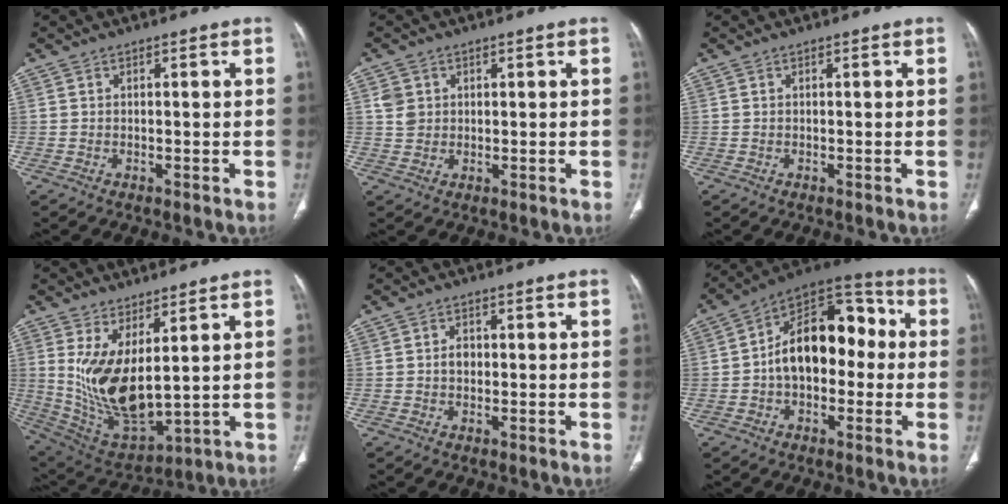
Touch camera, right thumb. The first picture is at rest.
{"total": 3.2, "force": [1.0, 2.8, 1.1], "torque": [-0.005, -0.003, 0.023]}
{"total": 0.0}
{"total": 14.3, "force": [3.7, 6.4, 12.3], "torque": [-0.228, -0.034, 0.100]}
{"total": 1.9, "force": [0.0, 1.5, 1.2], "torque": [-0.013, 0.005, -0.003]}
{"total": 17.8, "force": [0.0, 11.3, 13.8], "torque": [-0.177, 0.054, -0.012]}